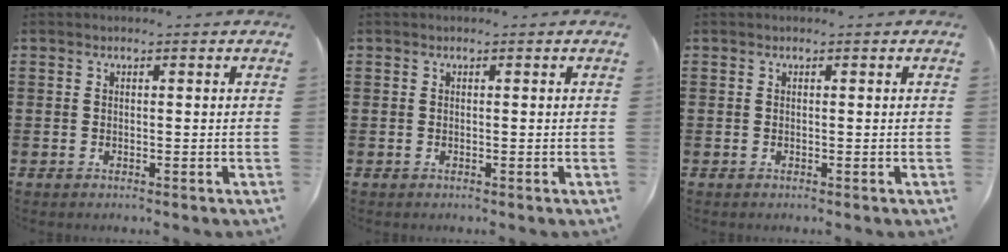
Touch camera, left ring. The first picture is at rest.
{"total": 0.0}
{"total": 0.0}